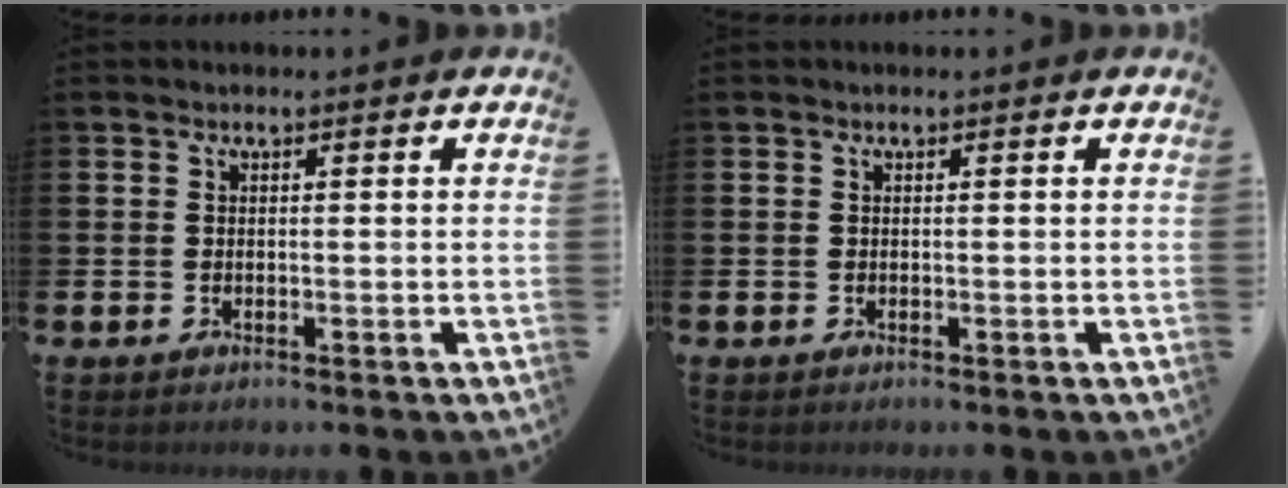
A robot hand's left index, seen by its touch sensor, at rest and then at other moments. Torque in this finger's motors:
{"motor_torque": [0.00, 0.00, 0.00, 0.00]}